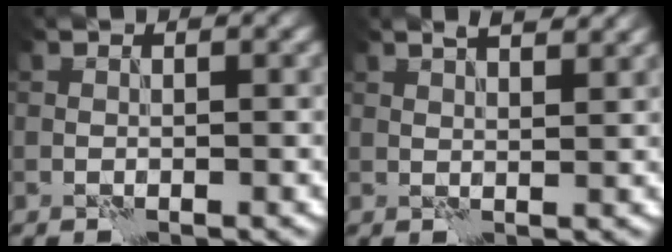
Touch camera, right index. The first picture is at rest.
{"total": 3.8, "force": [2.8, 1.1, 2.4], "torque": [-0.027, 0.018, 0.021]}